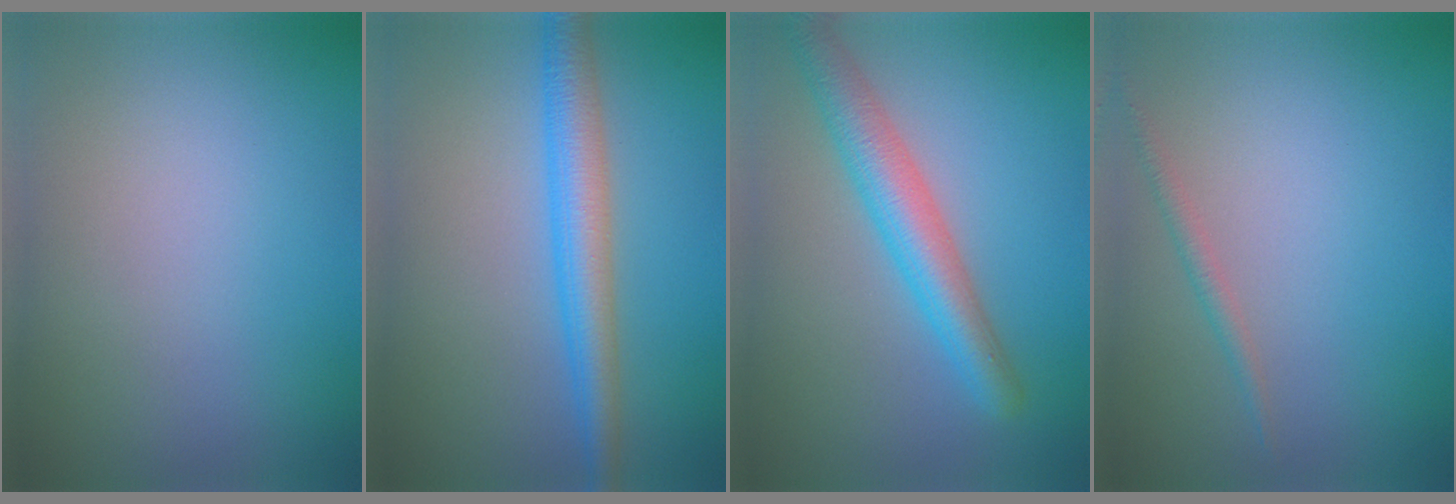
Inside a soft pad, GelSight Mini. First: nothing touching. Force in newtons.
{"total": 4.6, "press": 4.5, "slide": 0.2}
{"total": 4.9, "press": 4.9, "slide": 0.2}
{"total": 1.2, "press": 1.1, "slide": 0.1}